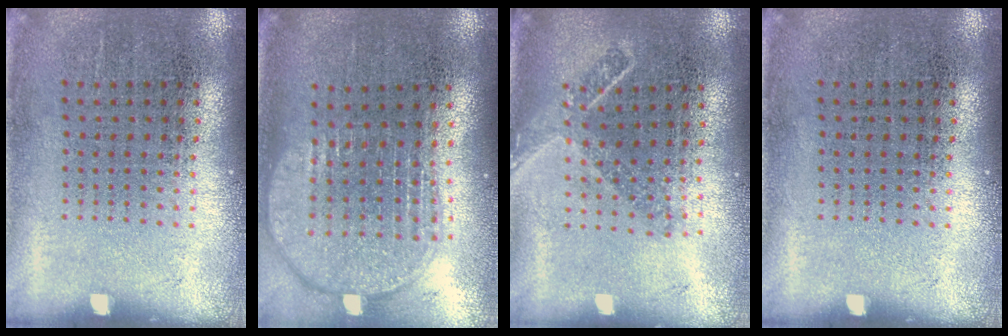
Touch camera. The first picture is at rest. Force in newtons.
{"total": 1.9, "press": 1.6, "slide": 1.1}
{"total": 1.6, "press": 1.2, "slide": 1.1}
{"total": 0.0}